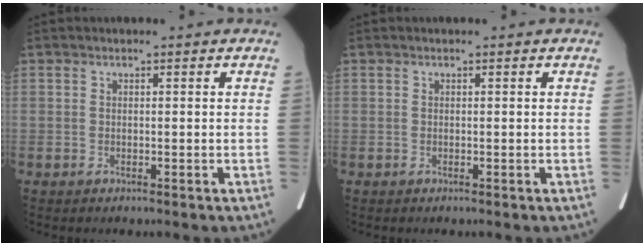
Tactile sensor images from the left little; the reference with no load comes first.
{"total": 0.0}